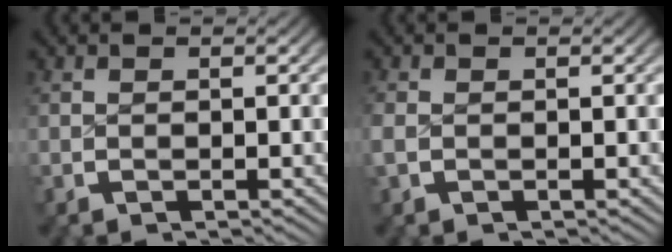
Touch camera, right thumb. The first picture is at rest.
{"total": 1.4, "force": [-0.2, 1.2, 0.7], "torque": [-0.027, -0.004, -0.002]}